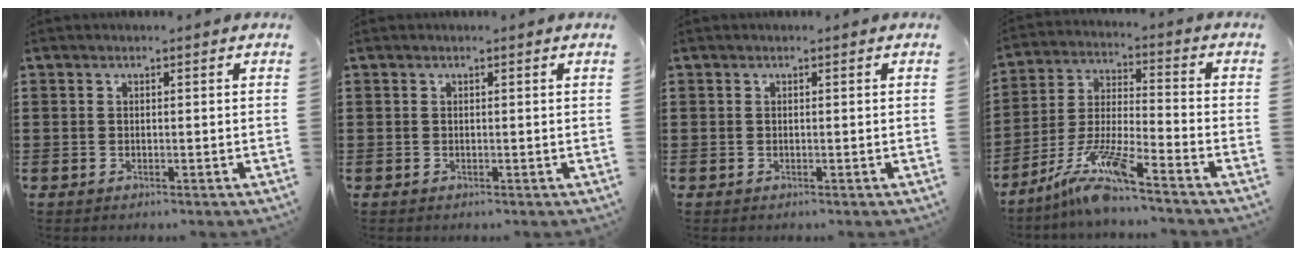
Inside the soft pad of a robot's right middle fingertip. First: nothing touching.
{"total": 0.0}
{"total": 0.0}
{"total": 10.1, "force": [-8.1, 0.3, 6.0], "torque": [-0.136, -0.008, -0.163]}